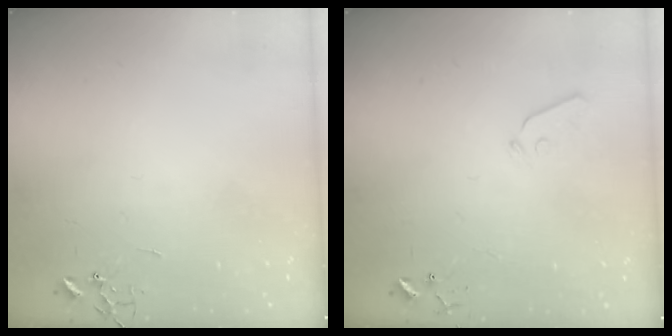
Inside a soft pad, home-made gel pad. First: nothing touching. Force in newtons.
{"total": 3.6, "press": 3.5, "slide": 0.7}